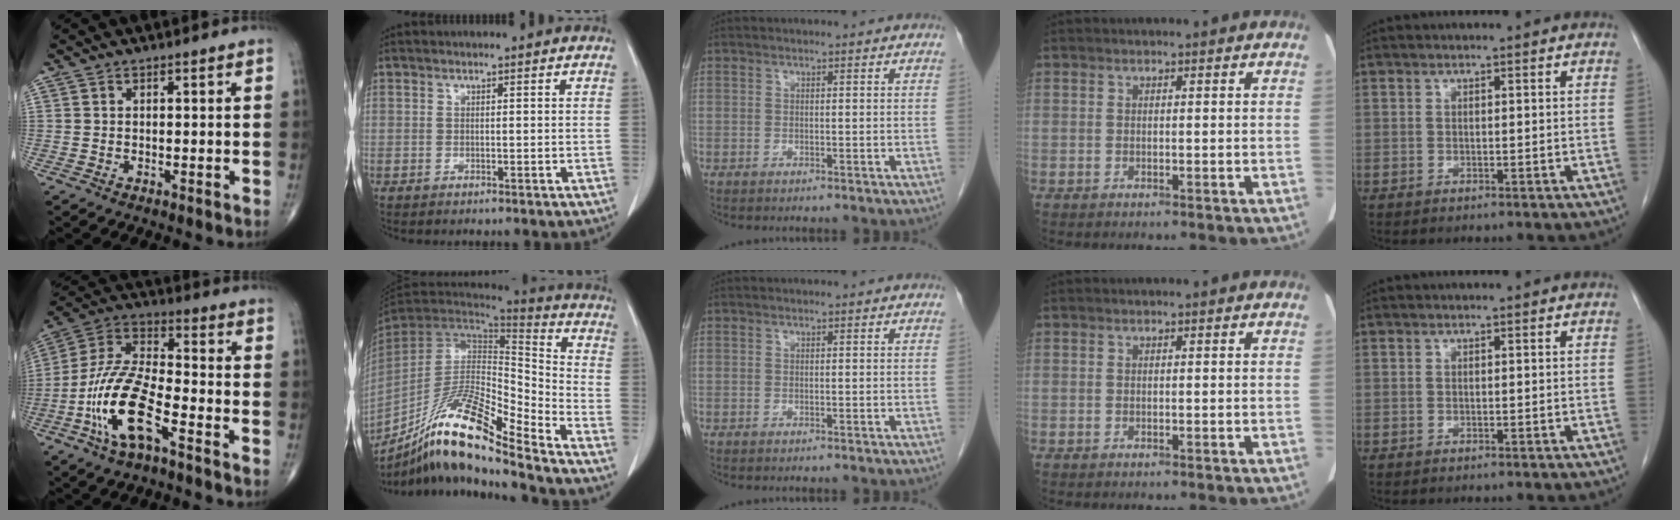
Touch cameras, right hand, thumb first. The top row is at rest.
{"thumb": {"total": 15.8, "force": [-6.9, 5.8, 13.0], "torque": [-0.271, 0.045, -0.134]}, "index": {"total": 18.8, "force": [-13.8, 1.1, 12.7], "torque": [-0.248, -0.015, -0.252]}}